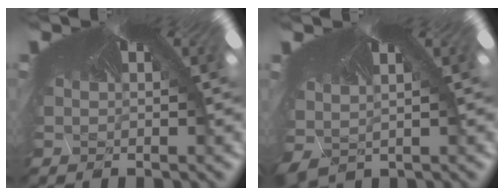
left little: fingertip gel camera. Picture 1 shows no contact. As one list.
[{"total": 1.5, "force": [-1.5, 0.3, 0.1], "torque": [-0.021, -0.025, -0.001]}]